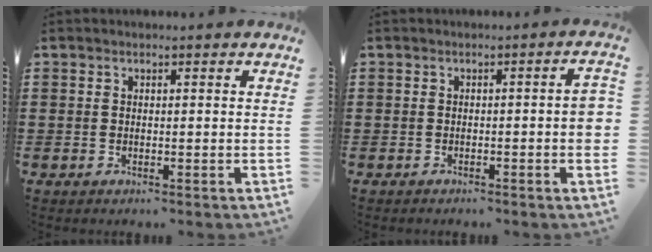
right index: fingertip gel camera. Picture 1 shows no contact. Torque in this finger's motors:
{"motor_torque": [-0.56, 0.60, -0.15, -0.10]}